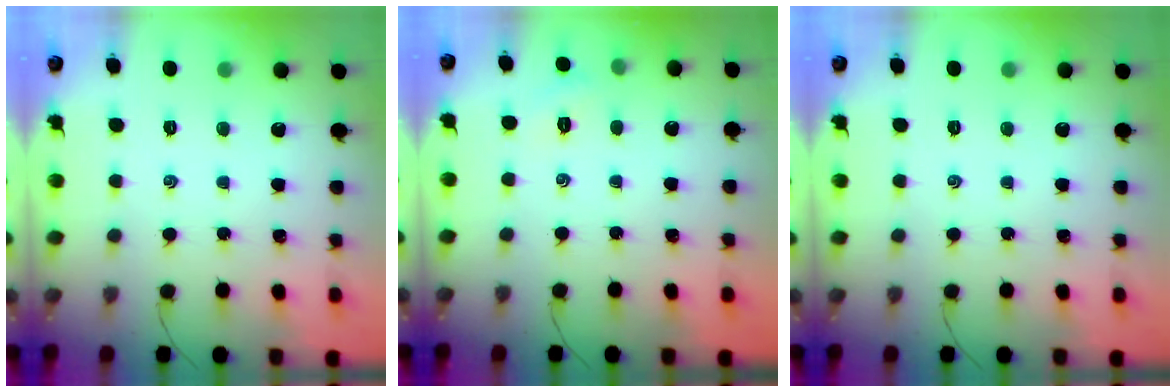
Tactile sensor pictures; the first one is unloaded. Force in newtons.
{"total": 2.4, "press": 2.3, "slide": 0.7}
{"total": 0.0}